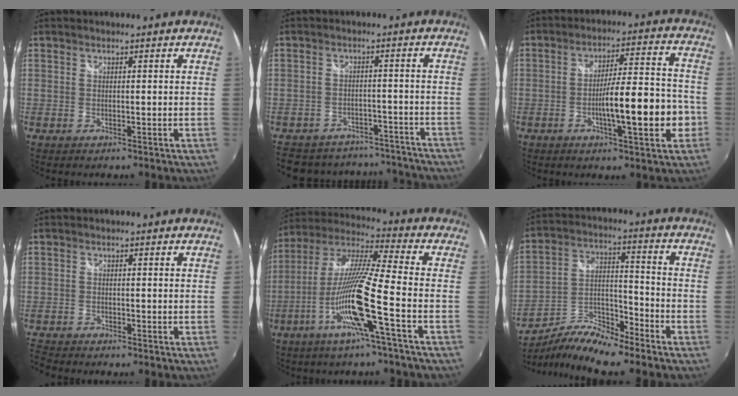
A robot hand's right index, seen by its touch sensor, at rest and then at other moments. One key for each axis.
{"total": 19.9, "fx": -17.3, "fy": 8.3, "fz": 5.3, "tx": -0.118, "ty": 0.055, "tz": -0.206}
{"total": 12.9, "fx": -3.9, "fy": 2.2, "fz": 12.1, "tx": -0.190, "ty": 0.002, "tz": -0.057}
{"total": 3.3, "fx": -3.2, "fy": 0.7, "fz": 0.3, "tx": -0.025, "ty": -0.016, "tz": -0.070}
{"total": 15.8, "fx": -6.8, "fy": -0.7, "fz": 14.3, "tx": -0.263, "ty": -0.023, "tz": -0.134}
{"total": 11.1, "fx": -9.3, "fy": 1.6, "fz": 5.8, "tx": -0.117, "ty": 0.005, "tz": -0.182}